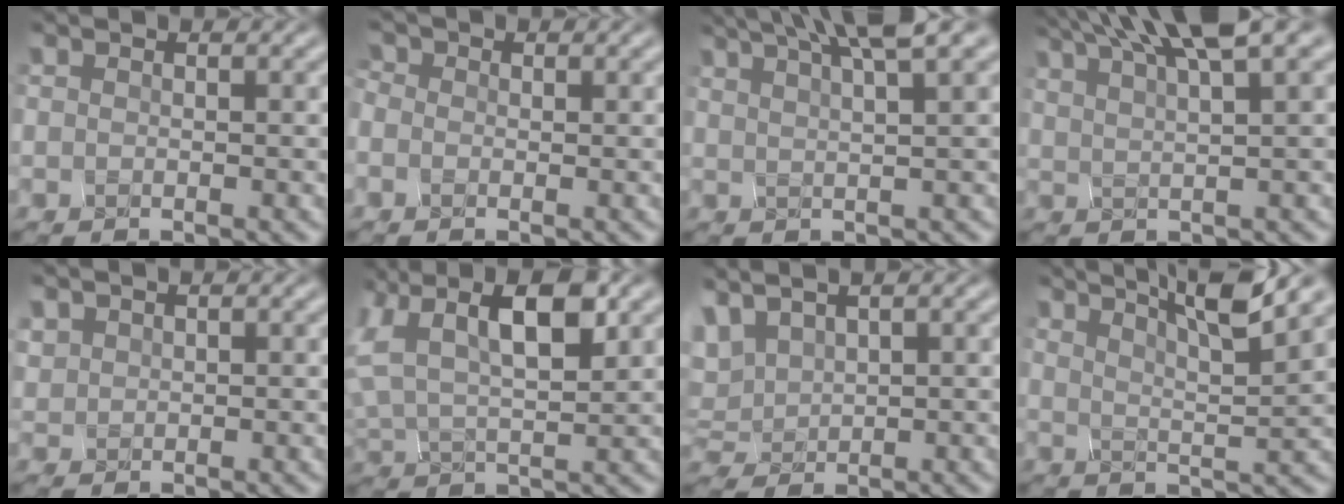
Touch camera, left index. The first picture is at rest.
{"total": 0.6, "force": [0.0, 0.6, 0.1], "torque": [-0.012, 0.006, -0.007]}
{"total": 6.0, "force": [4.3, 0.6, 4.1], "torque": [-0.052, 0.023, 0.057]}
{"total": 7.6, "force": [5.4, 1.0, 5.2], "torque": [-0.064, 0.025, 0.076]}
{"total": 1.2, "force": [0.8, -0.1, -0.8], "torque": [0.002, 0.003, 0.030]}
{"total": 10.3, "force": [4.6, 5.1, 7.7], "torque": [-0.169, 0.017, 0.087]}
{"total": 3.7, "force": [3.3, 1.3, 1.2], "torque": [-0.058, 0.018, 0.071]}
{"total": 6.7, "force": [4.6, 0.7, 4.8], "torque": [-0.070, 0.018, 0.067]}